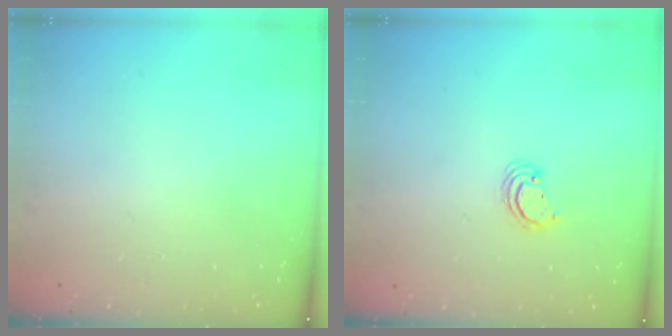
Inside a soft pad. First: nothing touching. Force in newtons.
{"total": 2.2, "press": 2.2, "slide": 0.2}